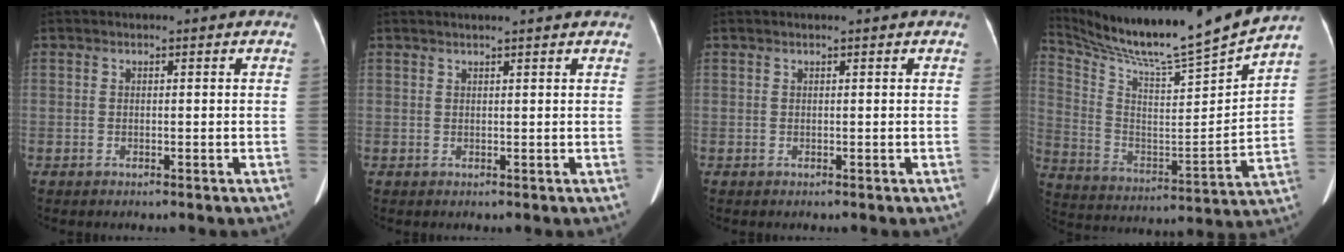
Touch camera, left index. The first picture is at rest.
{"total": 3.8, "force": [3.4, -0.2, 1.6], "torque": [-0.020, 0.018, 0.040]}
{"total": 0.5, "force": [0.4, -0.1, 0.3], "torque": [-0.004, 0.011, 0.012]}
{"total": 20.3, "force": [18.6, -2.2, 7.8], "torque": [-0.159, -0.066, 0.301]}